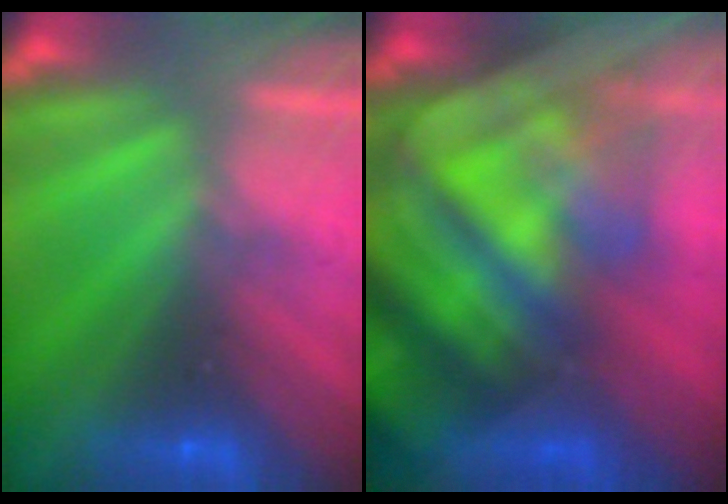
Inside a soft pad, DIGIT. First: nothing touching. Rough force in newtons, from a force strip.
{"total": 9.2}